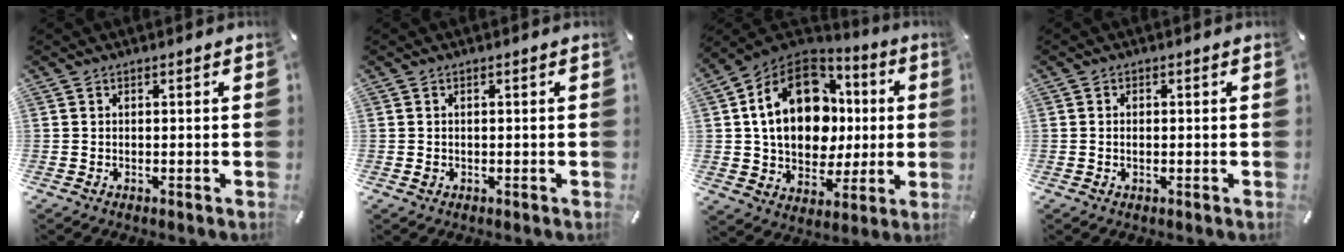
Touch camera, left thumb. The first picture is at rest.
{"total": 0.9, "force": [-0.1, 0.6, 0.7], "torque": [-0.014, 0.001, -0.002]}
{"total": 20.9, "force": [3.3, 15.5, 13.6], "torque": [-0.255, 0.002, 0.060]}
{"total": 1.2, "force": [-0.1, 0.7, 1.0], "torque": [-0.020, 0.003, -0.003]}